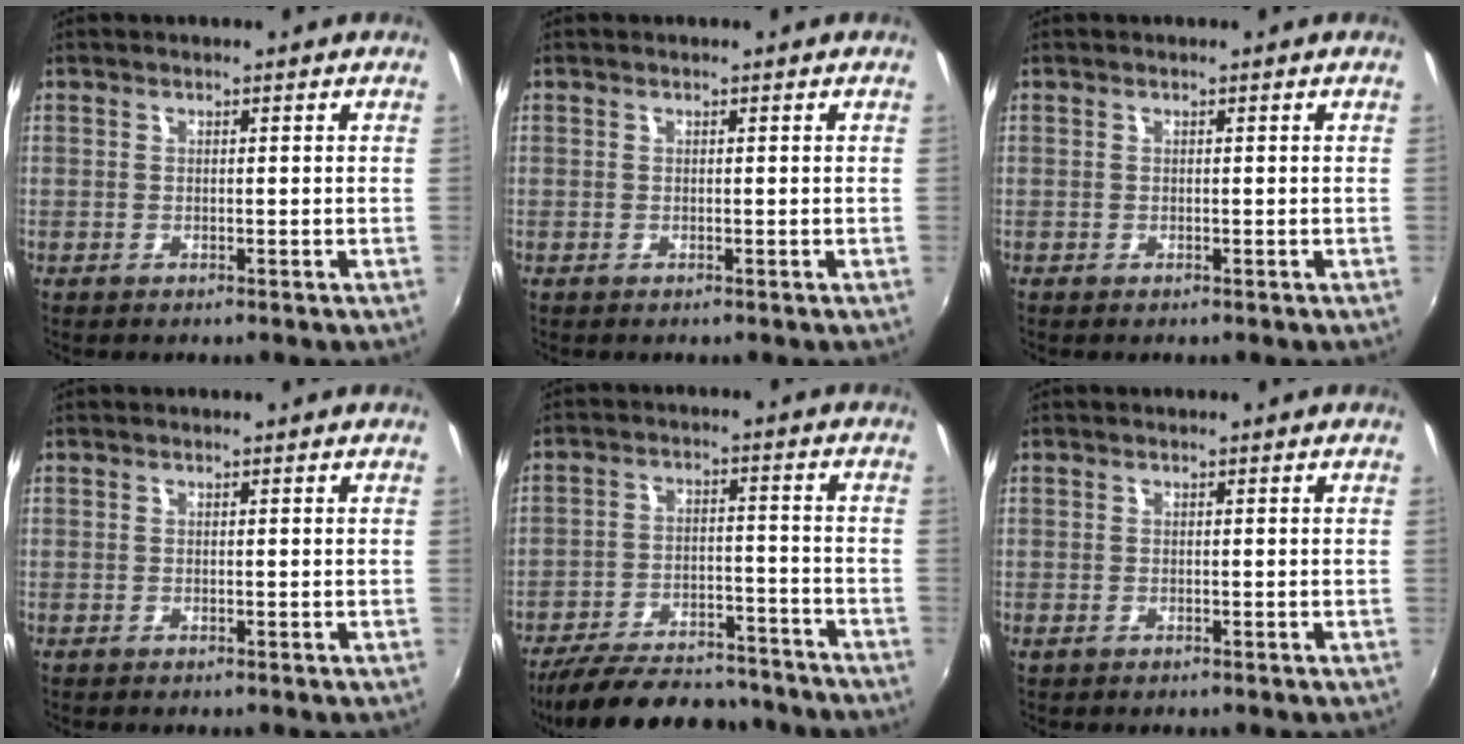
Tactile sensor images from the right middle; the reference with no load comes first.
{"total": 0.0}
{"total": 0.0}
{"total": 0.0}
{"total": 21.0, "force": [-18.0, 6.6, 8.6], "torque": [-0.176, -0.001, -0.248]}
{"total": 0.9, "force": [-0.3, 0.6, 0.6], "torque": [-0.012, -0.003, -0.004]}